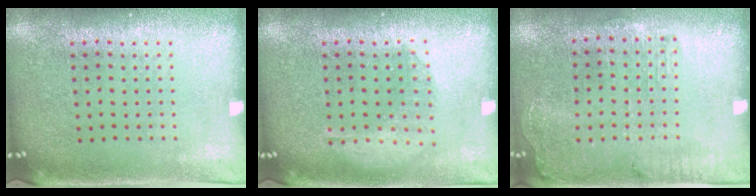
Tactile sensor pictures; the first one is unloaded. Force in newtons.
{"total": 1.4, "press": 1.3, "slide": 0.6}
{"total": 1.6, "press": 1.5, "slide": 0.5}